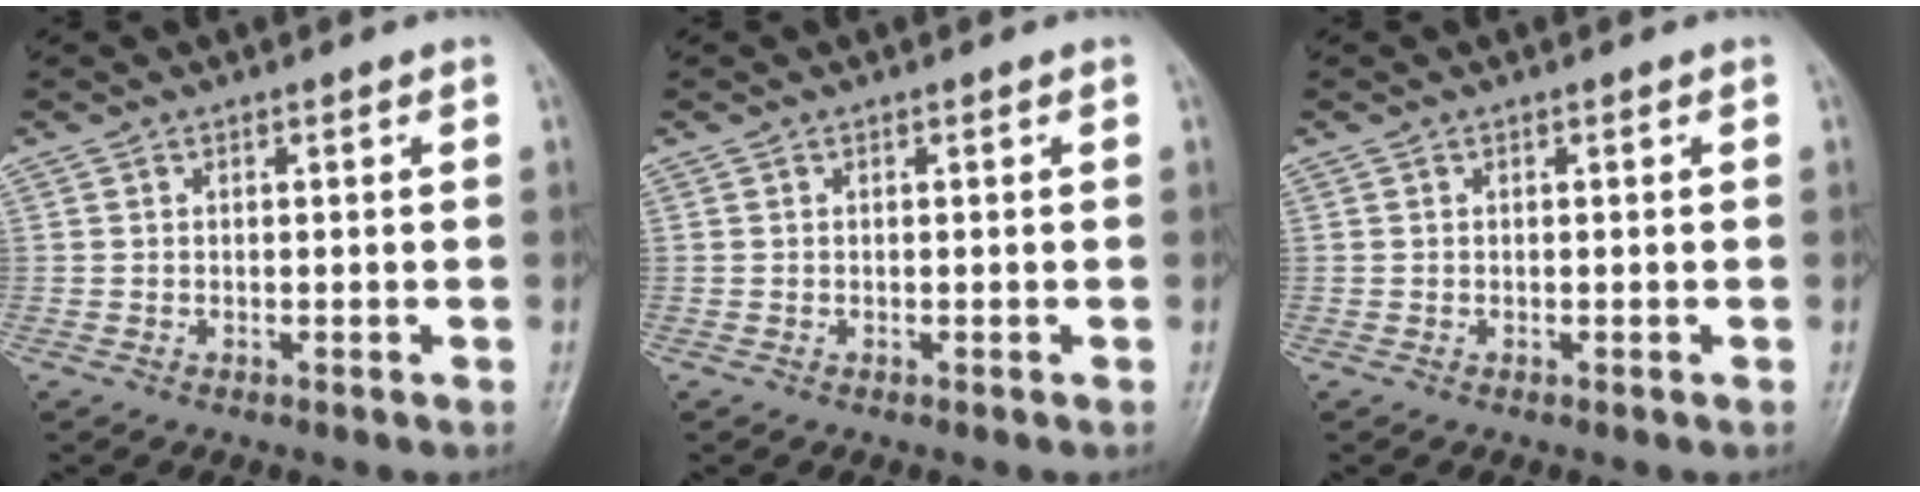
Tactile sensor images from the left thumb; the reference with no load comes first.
{"total": 0.0}
{"total": 0.0}